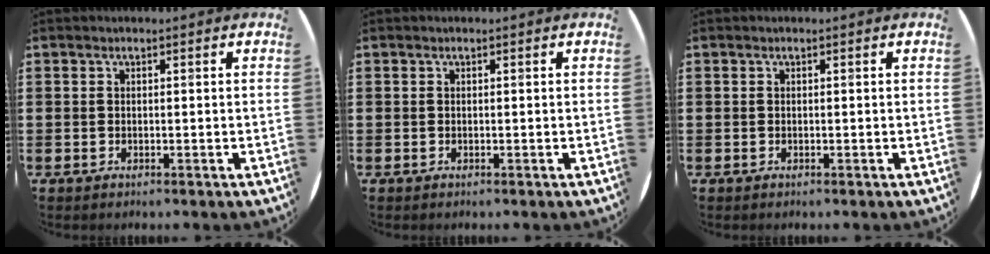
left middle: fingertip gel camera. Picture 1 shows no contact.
{"total": 0.0}
{"total": 0.0}